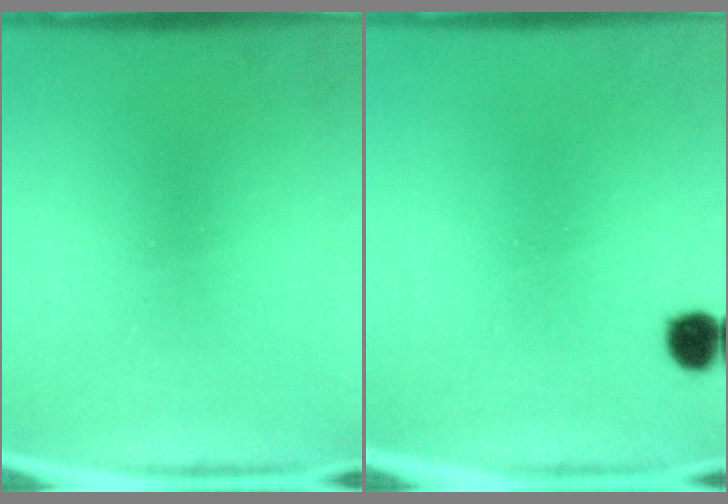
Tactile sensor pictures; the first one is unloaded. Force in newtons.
{"total": 3.2}